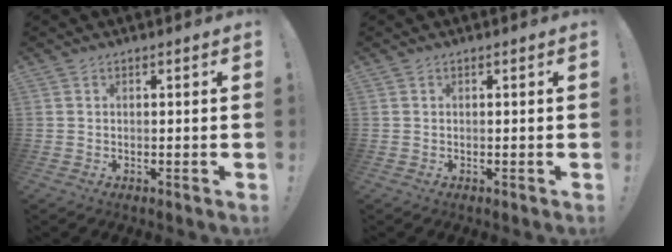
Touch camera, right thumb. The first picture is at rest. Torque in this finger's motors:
{"motor_torque": [-0.01, 0.01, 0.00, -0.01, 0.00]}